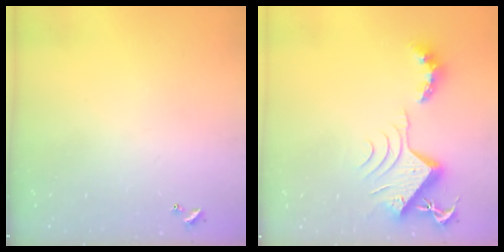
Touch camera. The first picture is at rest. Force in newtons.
{"total": 9.4, "press": 9.3, "slide": 1.0}